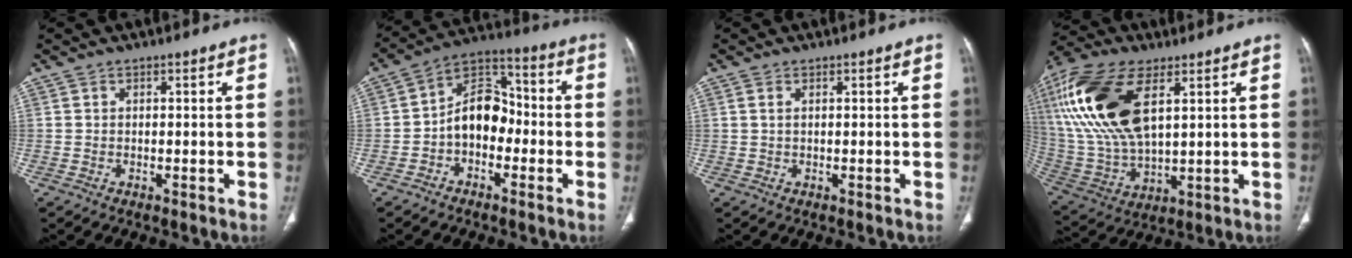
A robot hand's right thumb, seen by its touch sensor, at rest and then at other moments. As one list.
[{"total": 10.5, "force": [-2.1, 7.4, 7.2], "torque": [-0.091, 0.043, -0.053]}, {"total": 0.9, "force": [0.4, 0.4, 0.7], "torque": [-0.021, 0.007, 0.010]}, {"total": 22.2, "force": [7.6, 10.8, 17.8], "torque": [-0.385, -0.014, 0.148]}]